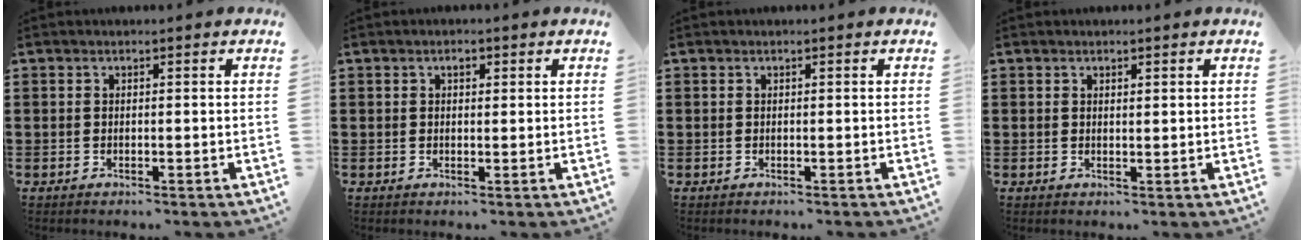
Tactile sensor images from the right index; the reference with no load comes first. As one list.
[{"total": 1.2, "force": [0.4, 0.7, 0.9], "torque": [-0.019, 0.008, 0.007]}, {"total": 0.0}, {"total": 0.7, "force": [0.5, 0.3, 0.3], "torque": [-0.006, 0.004, 0.009]}]